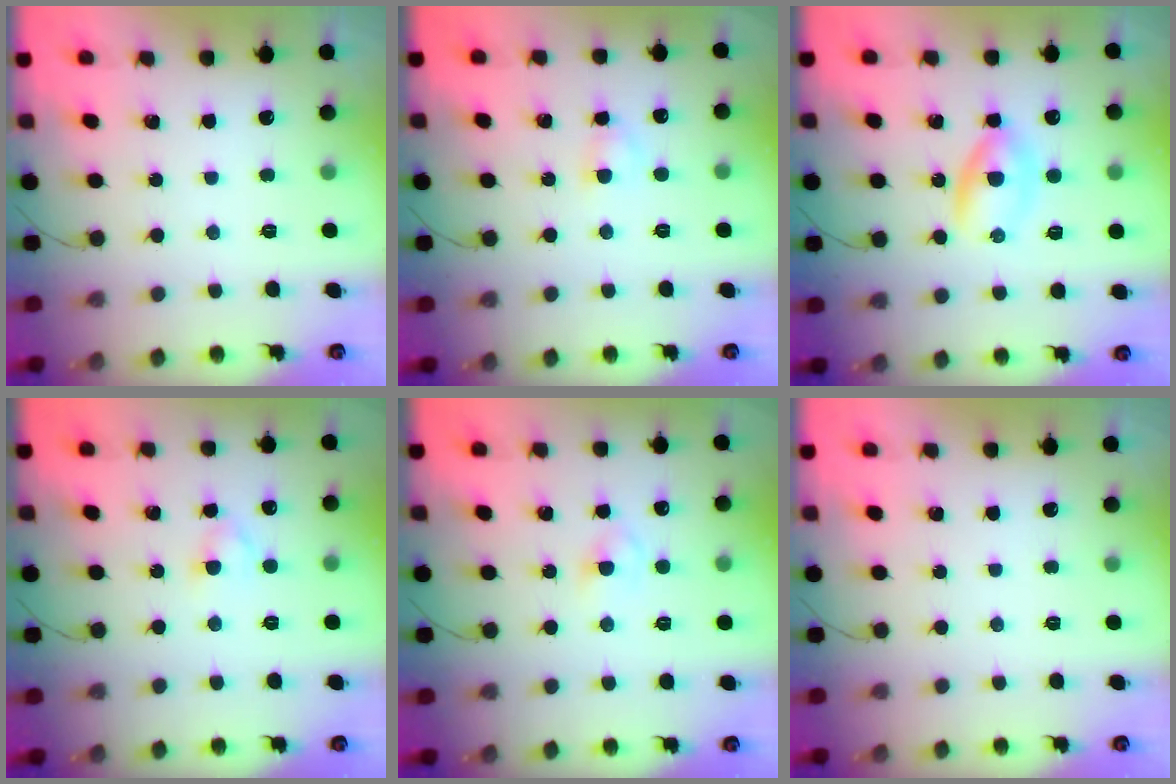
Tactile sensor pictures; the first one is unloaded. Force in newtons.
{"total": 2.9, "press": 2.7, "slide": 1.1}
{"total": 3.7, "press": 3.5, "slide": 1.1}
{"total": 3.3, "press": 3.1, "slide": 1.2}
{"total": 2.9, "press": 2.7, "slide": 1.2}
{"total": 0.0}